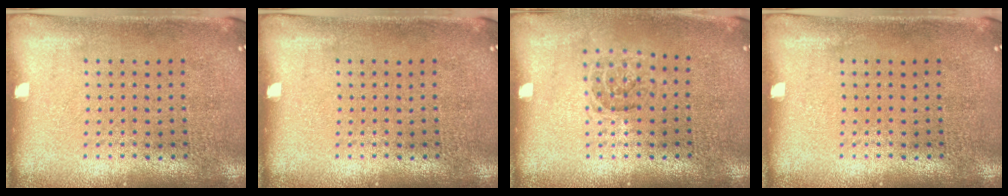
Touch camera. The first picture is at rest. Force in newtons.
{"total": 0.0}
{"total": 1.2, "press": 1.0, "slide": 0.6}
{"total": 0.0}